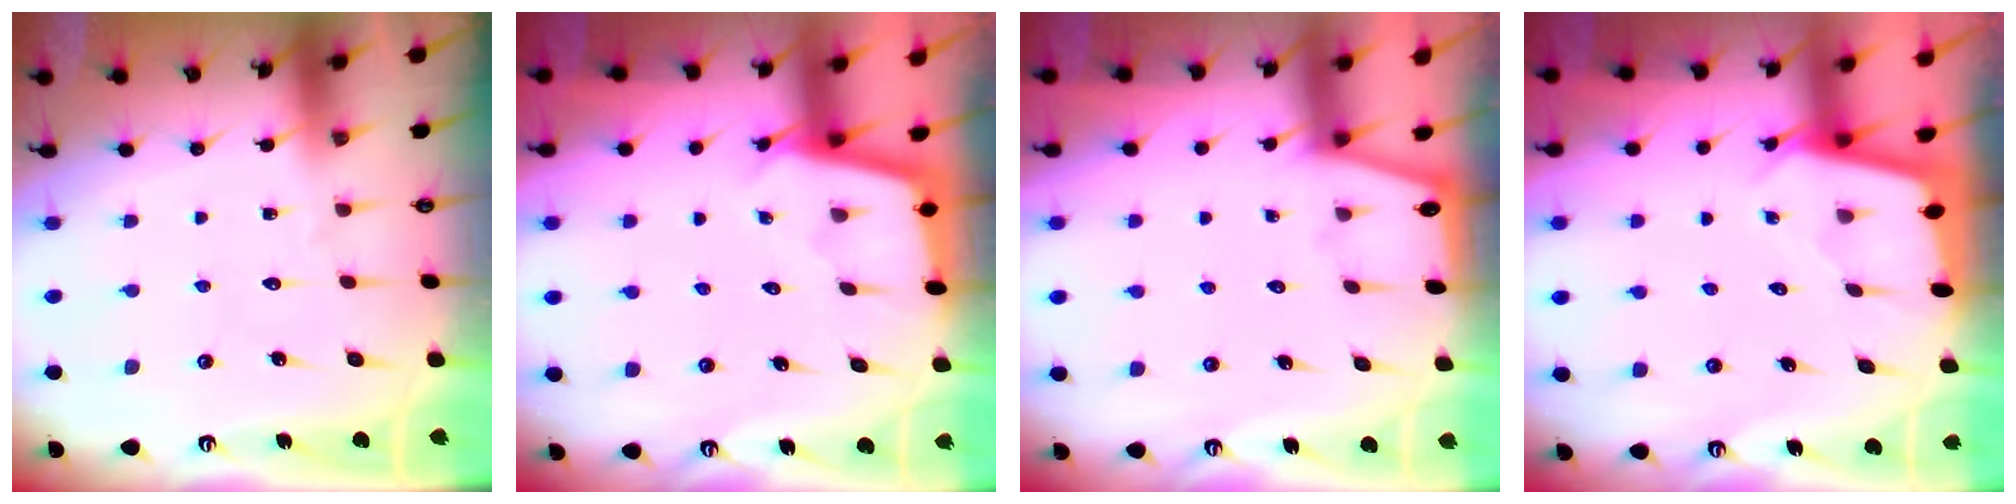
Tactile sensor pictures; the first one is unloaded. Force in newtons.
{"total": 2.6, "press": 2.6, "slide": 0.2}
{"total": 0.0}
{"total": 1.8, "press": 1.8, "slide": 0.2}